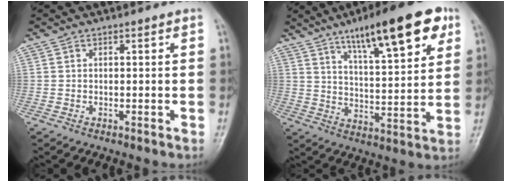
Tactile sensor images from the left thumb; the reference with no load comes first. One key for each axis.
{"total": 18.5, "fx": 10.3, "fy": 4.9, "fz": 14.5, "tx": -0.191, "ty": -0.033, "tz": 0.159}